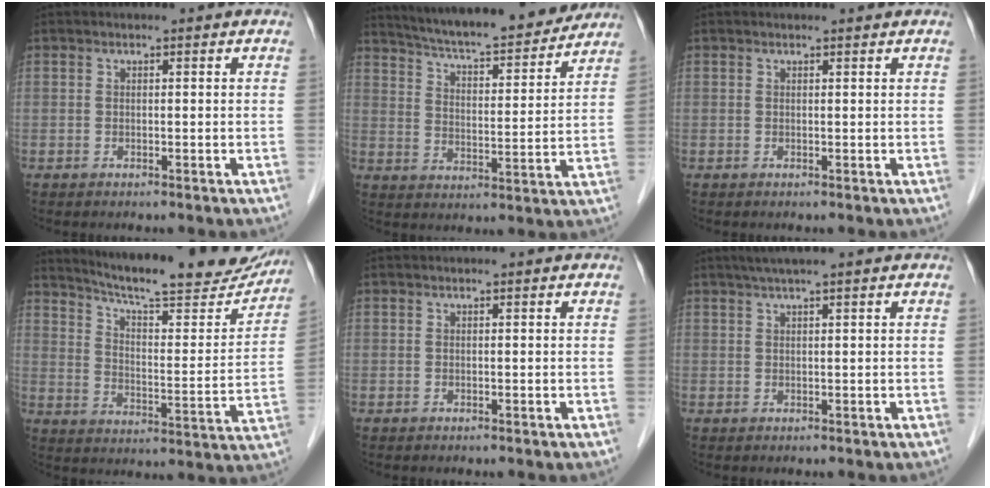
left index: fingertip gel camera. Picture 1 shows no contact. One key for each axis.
{"total": 19.1, "fx": 17.6, "fy": 2.2, "fz": 7.2, "tx": -0.116, "ty": 0.000, "tz": 0.252}
{"total": 0.8, "fx": 0.8, "fy": -0.1, "fz": 0.1, "tx": -0.009, "ty": 0.000, "tz": 0.010}
{"total": 23.4, "fx": 21.2, "fy": 3.2, "fz": 9.4, "tx": -0.140, "ty": -0.041, "tz": 0.284}
{"total": 0.0}
{"total": 4.0, "fx": 3.0, "fy": -0.6, "fz": 2.5, "tx": -0.039, "ty": 0.027, "tz": 0.054}